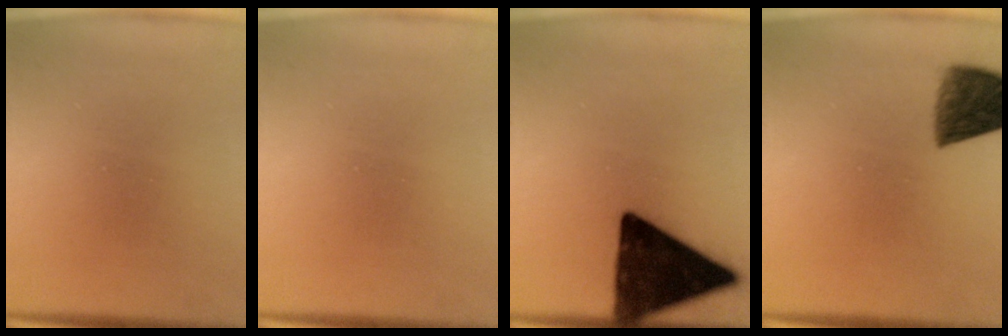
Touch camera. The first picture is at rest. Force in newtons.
{"total": 0.0}
{"total": 17.1}
{"total": 7.9}